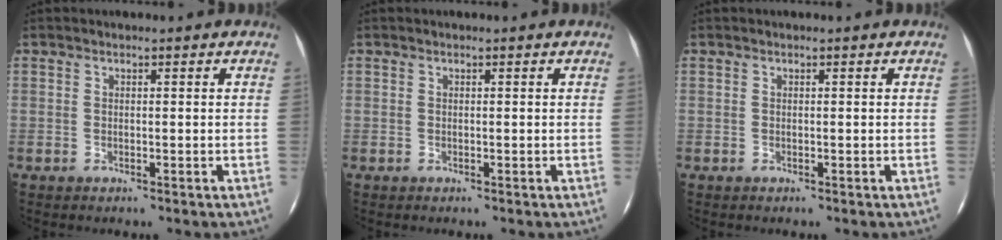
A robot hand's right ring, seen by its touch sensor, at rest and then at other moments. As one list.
[{"total": 0.0}, {"total": 0.0}]